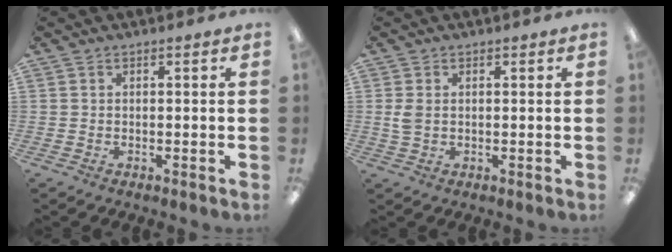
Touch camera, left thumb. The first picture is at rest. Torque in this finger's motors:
{"motor_torque": [-0.02, 0.03, -0.13, 0.15, 0.00]}